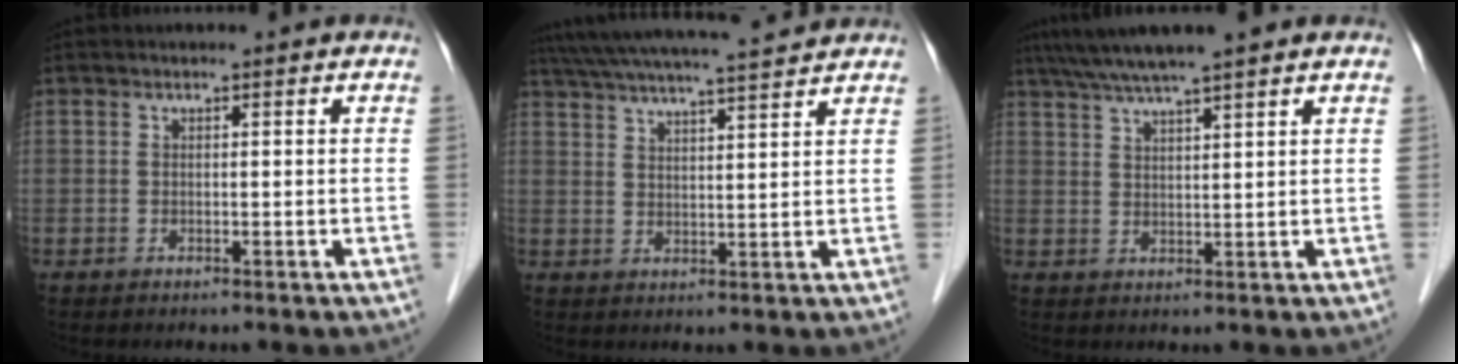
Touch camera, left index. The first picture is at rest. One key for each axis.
{"total": 16.4, "fx": 15.0, "fy": 0.6, "fz": 6.7, "tx": -0.125, "ty": 0.034, "tz": 0.220}
{"total": 8.4, "fx": 6.9, "fy": -0.1, "fz": 4.8, "tx": -0.083, "ty": 0.036, "tz": 0.110}